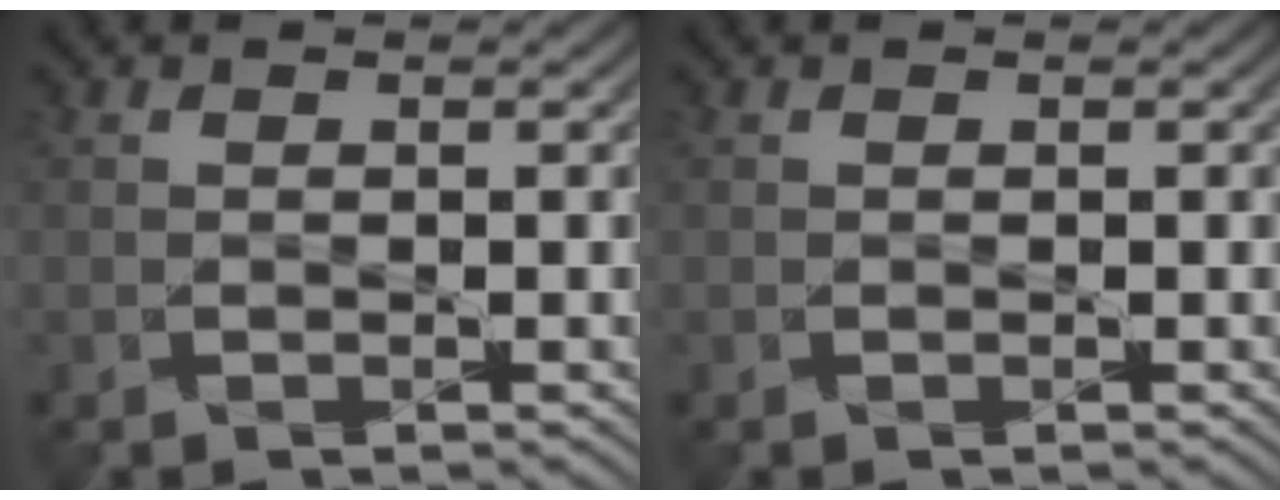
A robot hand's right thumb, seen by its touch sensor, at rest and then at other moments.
{"total": 0.0}